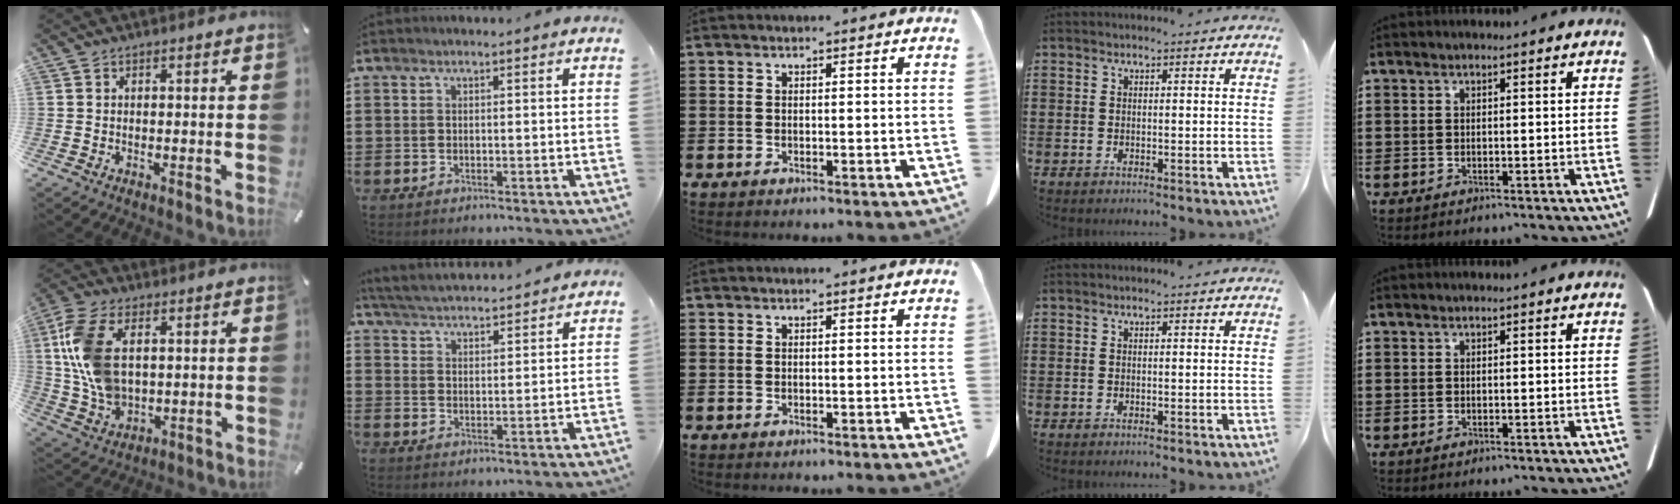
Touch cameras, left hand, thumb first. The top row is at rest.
{"thumb": {"total": 12.8, "force": [2.4, 8.4, 9.3], "torque": [-0.225, 0.004, 0.045]}, "index": {"total": 4.1, "force": [4.1, 0.0, 0.4], "torque": [-0.025, -0.024, 0.070]}}